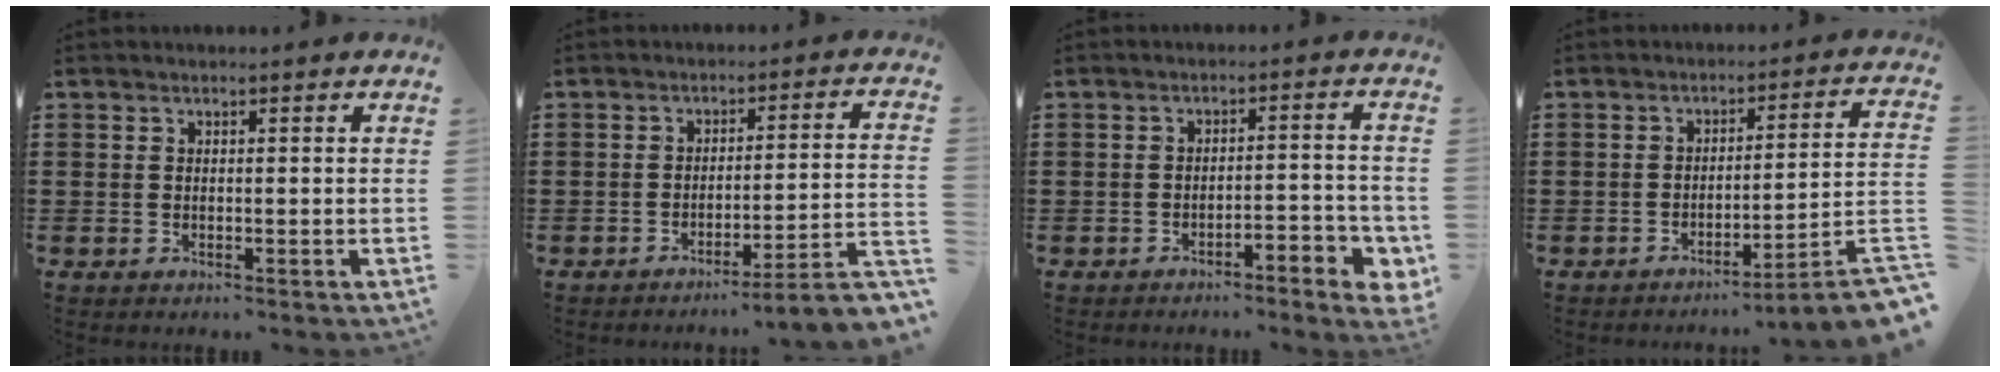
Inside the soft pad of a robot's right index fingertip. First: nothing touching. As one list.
[{"total": 4.6, "force": [-3.3, -0.5, 3.2], "torque": [-0.058, -0.027, -0.068]}, {"total": 3.5, "force": [-2.9, 0.4, 1.8], "torque": [-0.033, 0.004, -0.058]}, {"total": 4.3, "force": [-2.9, -0.7, 3.1], "torque": [-0.056, -0.031, -0.063]}]